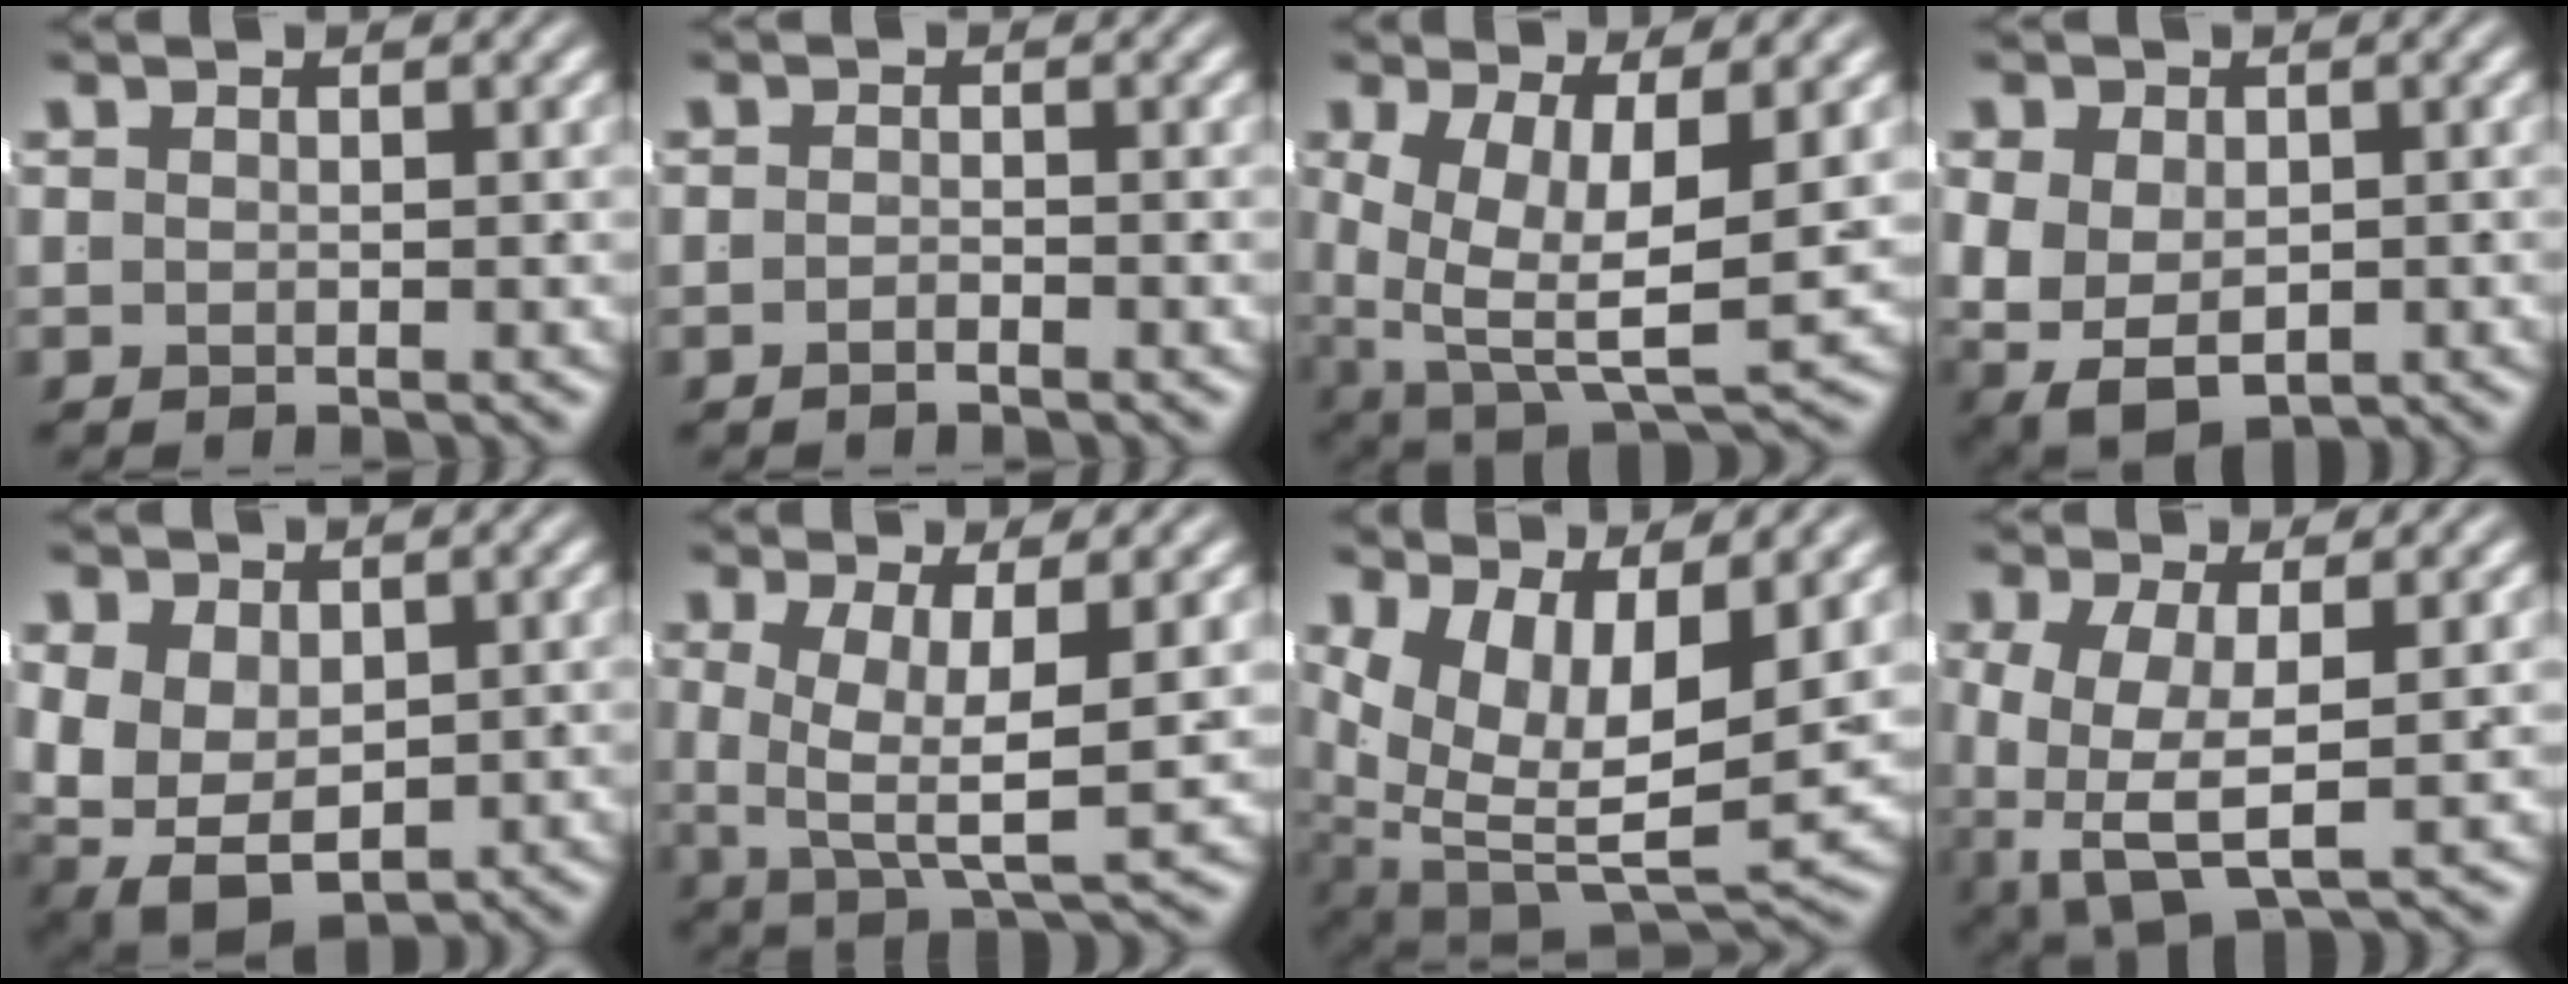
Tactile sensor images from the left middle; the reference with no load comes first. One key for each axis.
{"total": 1.2, "fx": -1.0, "fy": -0.6, "fz": 0.1, "tx": 0.001, "ty": -0.002, "tz": -0.018}
{"total": 8.8, "fx": -1.0, "fy": 4.9, "fz": 7.2, "tx": -0.133, "ty": -0.060, "tz": 0.015}
{"total": 10.7, "fx": -4.2, "fy": 8.2, "fz": 5.4, "tx": -0.148, "ty": -0.062, "tz": -0.043}
{"total": 12.0, "fx": -4.6, "fy": 9.4, "fz": 6.0, "tx": -0.180, "ty": -0.073, "tz": -0.049}
{"total": 5.5, "fx": 0.2, "fy": 1.9, "fz": 5.2, "tx": -0.093, "ty": -0.026, "tz": 0.019}
{"total": 10.9, "fx": -1.1, "fy": 7.6, "fz": 7.7, "tx": -0.157, "ty": -0.058, "tz": 0.004}
{"total": 6.4, "fx": -2.1, "fy": 3.5, "fz": 4.9, "tx": -0.109, "ty": -0.047, "tz": -0.011}